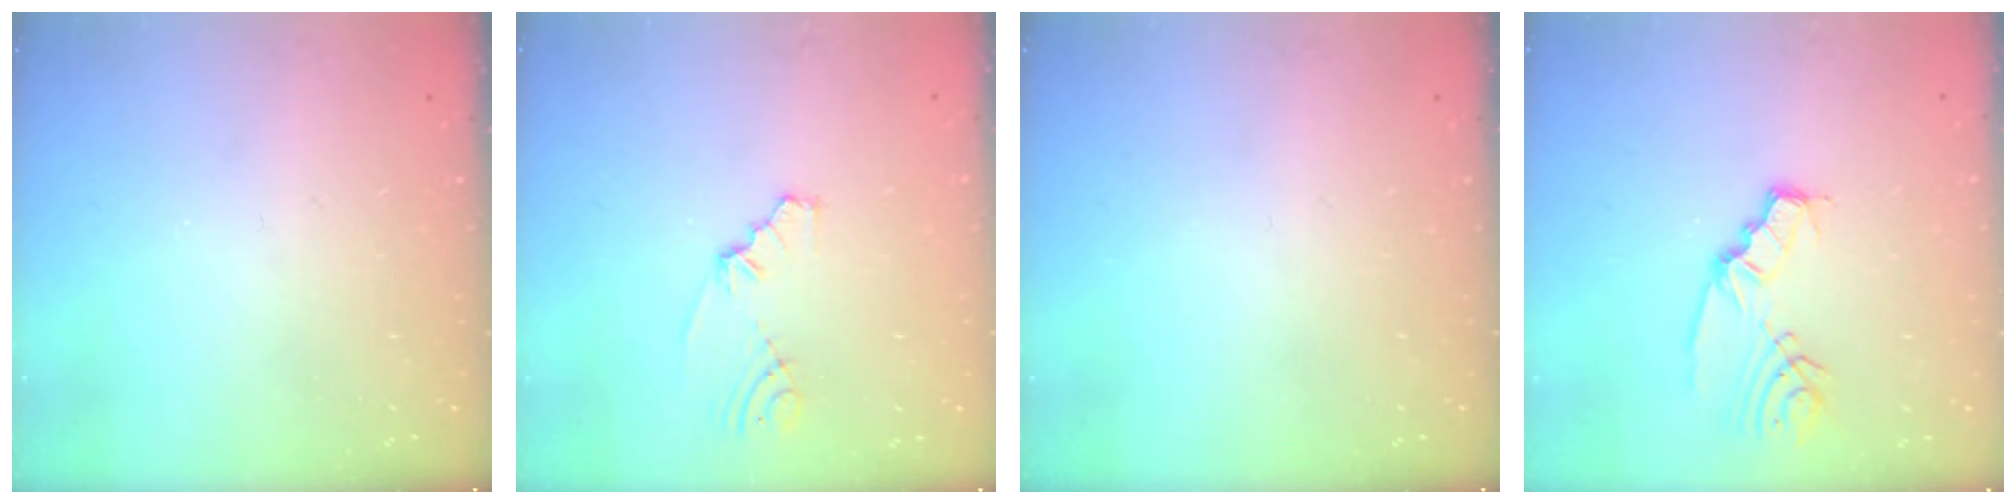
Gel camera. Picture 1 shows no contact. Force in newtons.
{"total": 4.2, "press": 2.1, "slide": 3.6}
{"total": 0.0}
{"total": 6.5, "press": 6.5, "slide": 0.5}